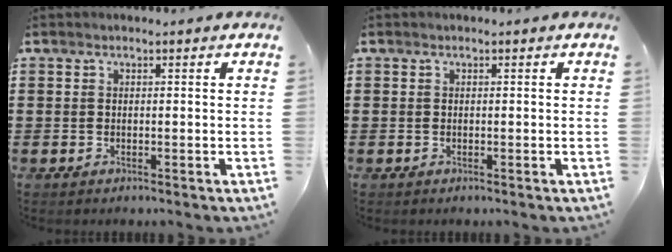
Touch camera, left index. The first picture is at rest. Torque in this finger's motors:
{"motor_torque": [0.00, 0.00, 0.00, 0.00]}